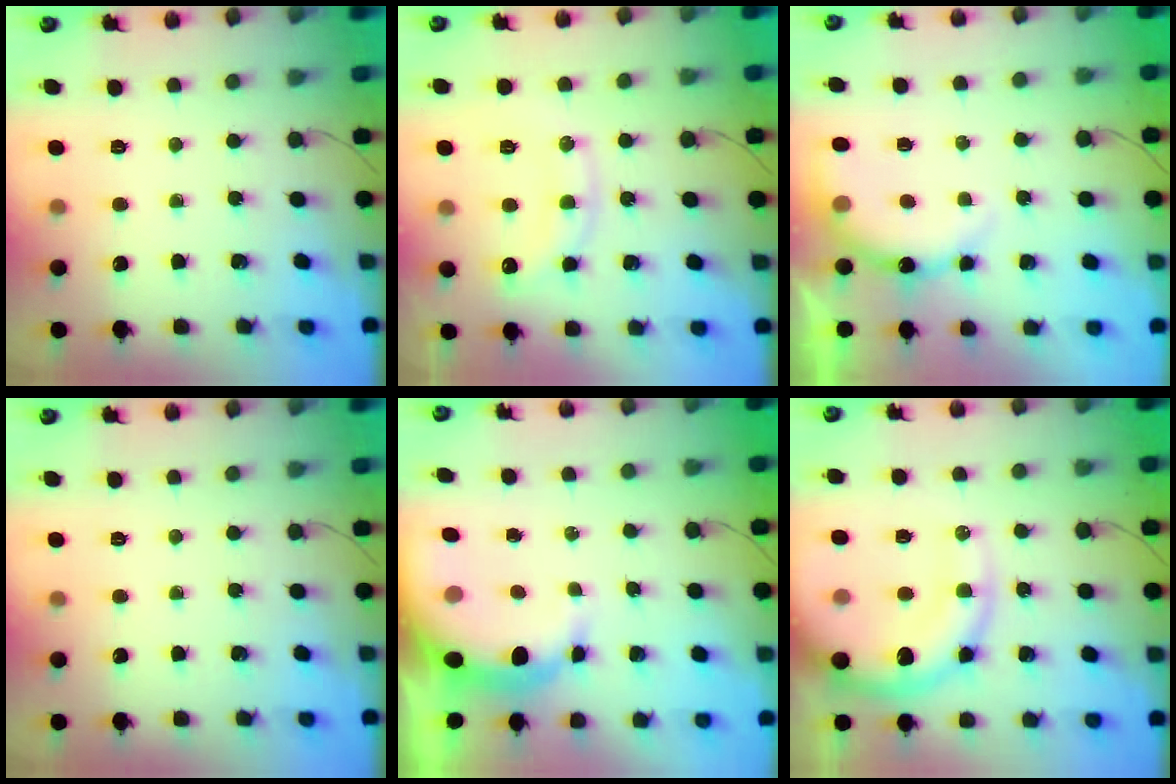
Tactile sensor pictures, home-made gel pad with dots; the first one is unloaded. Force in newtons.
{"total": 14.4, "press": 14.4, "slide": 0.6}
{"total": 8.5, "press": 8.5, "slide": 0.8}
{"total": 0.0}
{"total": 8.0, "press": 7.8, "slide": 1.6}
{"total": 17.5, "press": 17.1, "slide": 3.8}